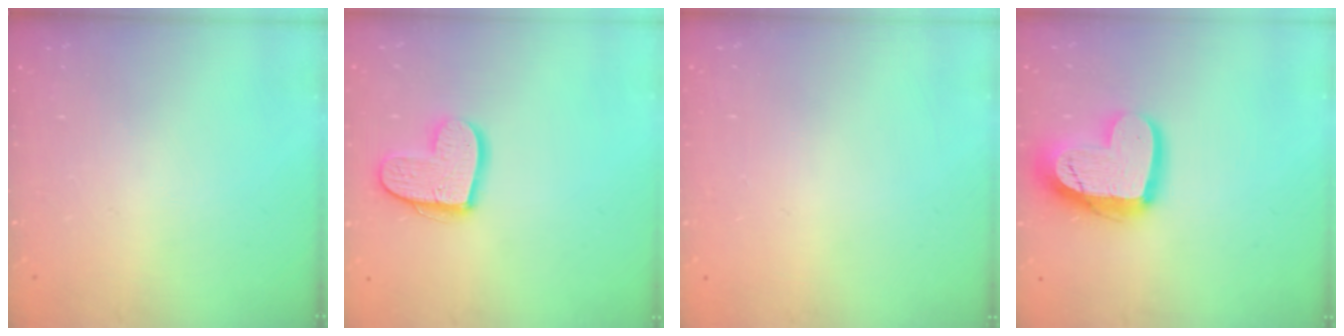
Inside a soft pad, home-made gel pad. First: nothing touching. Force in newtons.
{"total": 13.9, "press": 13.9, "slide": 0.8}
{"total": 0.0}
{"total": 18.3, "press": 18.2, "slide": 1.6}